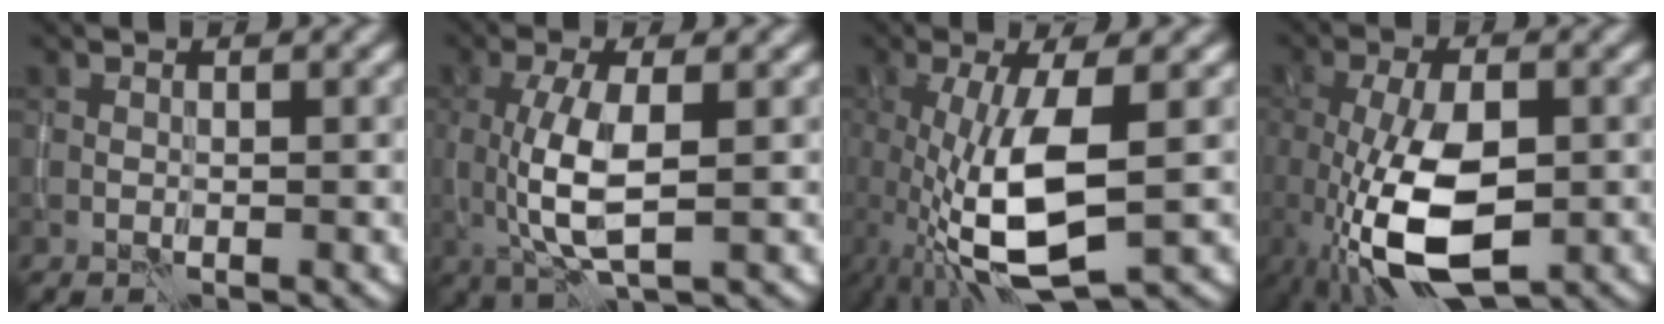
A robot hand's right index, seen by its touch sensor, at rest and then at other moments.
{"total": 5.6, "force": [-0.2, 1.9, 5.2], "torque": [-0.120, -0.007, 0.000]}
{"total": 8.9, "force": [-1.4, 2.9, 8.3], "torque": [-0.175, -0.017, -0.022]}
{"total": 9.1, "force": [-2.7, 3.8, 7.8], "torque": [-0.171, -0.012, -0.047]}